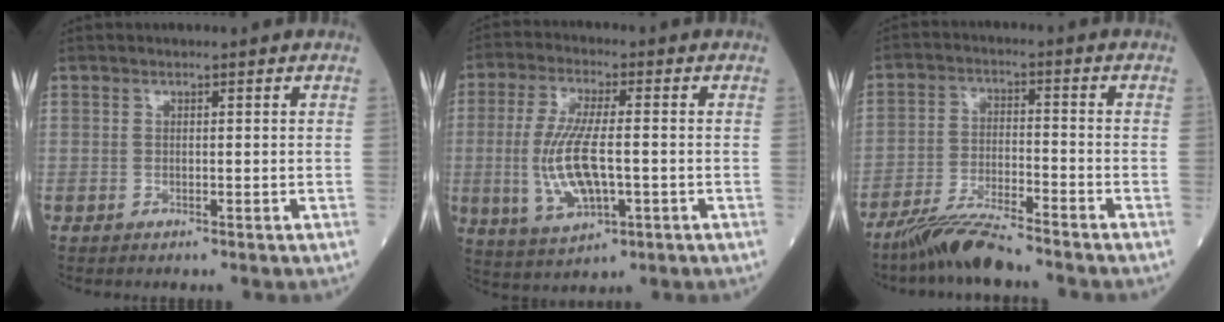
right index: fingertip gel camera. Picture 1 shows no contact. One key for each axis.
{"total": 10.8, "fx": -1.4, "fy": 3.2, "fz": 10.2, "tx": -0.219, "ty": -0.005, "tz": -0.019}
{"total": 7.8, "fx": -6.8, "fy": 0.5, "fz": 3.9, "tx": -0.077, "ty": -0.019, "tz": -0.128}